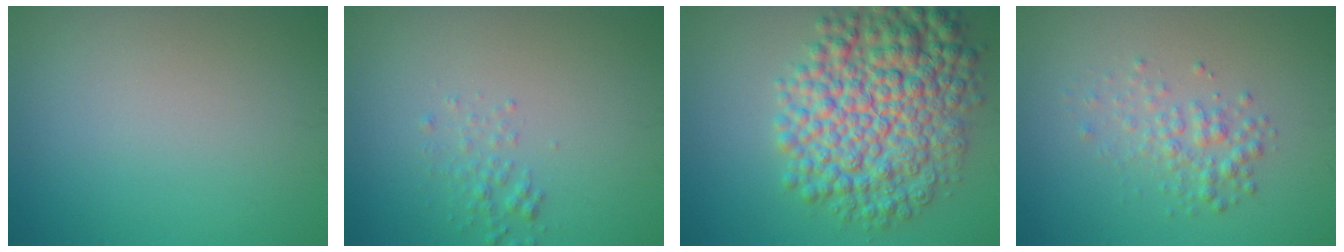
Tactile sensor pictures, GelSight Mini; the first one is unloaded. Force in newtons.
{"total": 1.3, "press": 1.3, "slide": 0.0}
{"total": 10.3, "press": 10.3, "slide": 0.2}
{"total": 2.3, "press": 2.3, "slide": 0.1}